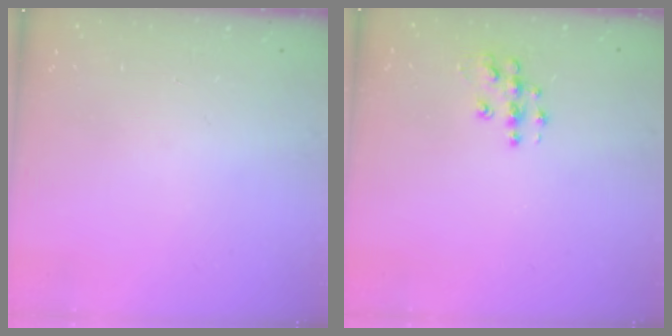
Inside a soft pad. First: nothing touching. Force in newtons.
{"total": 7.1, "press": 7.1, "slide": 0.3}